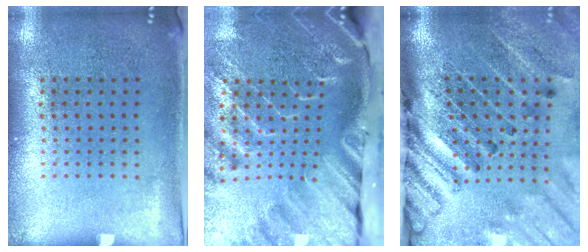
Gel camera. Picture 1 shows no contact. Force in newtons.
{"total": 4.6, "press": 3.4, "slide": 3.1}
{"total": 4.6, "press": 3.4, "slide": 3.1}